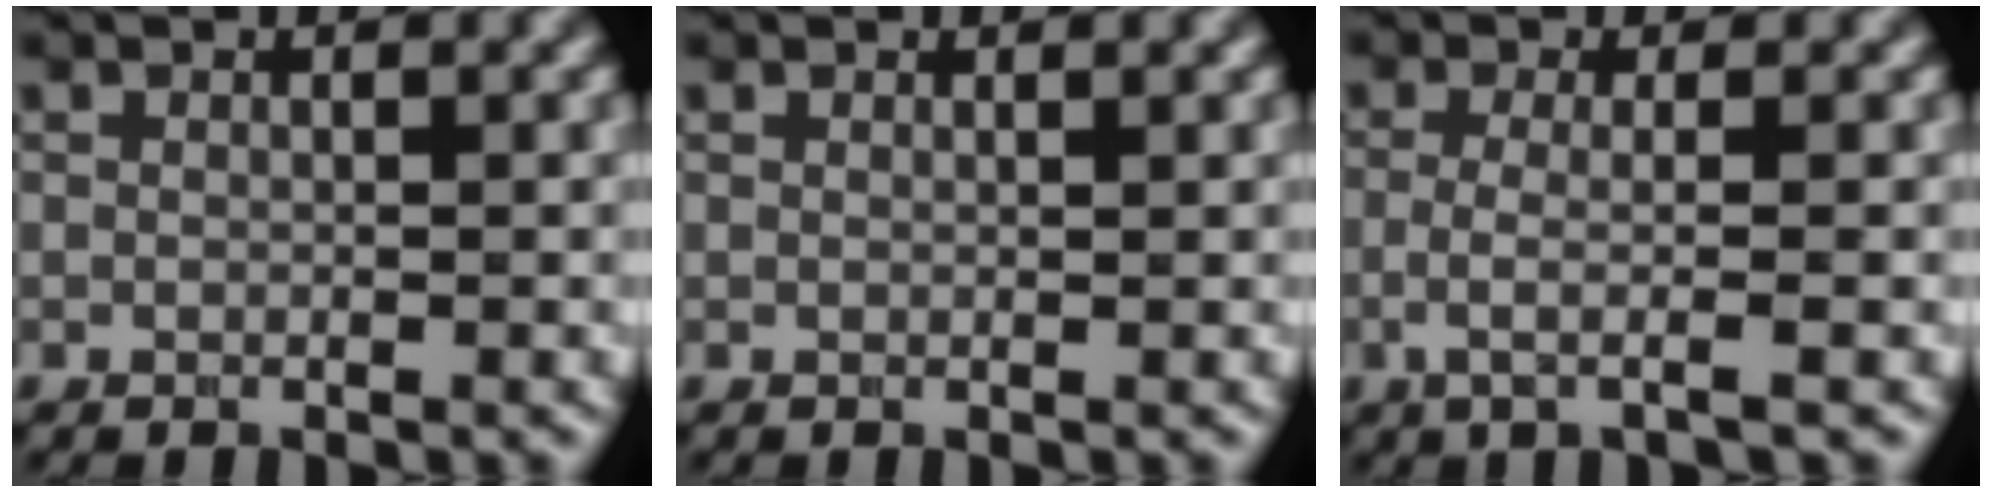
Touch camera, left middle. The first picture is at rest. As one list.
[{"total": 0.9, "force": [0.7, 0.3, 0.5], "torque": [-0.004, -0.001, 0.004]}, {"total": 3.0, "force": [-0.5, 0.8, 2.8], "torque": [-0.049, -0.009, -0.015]}]